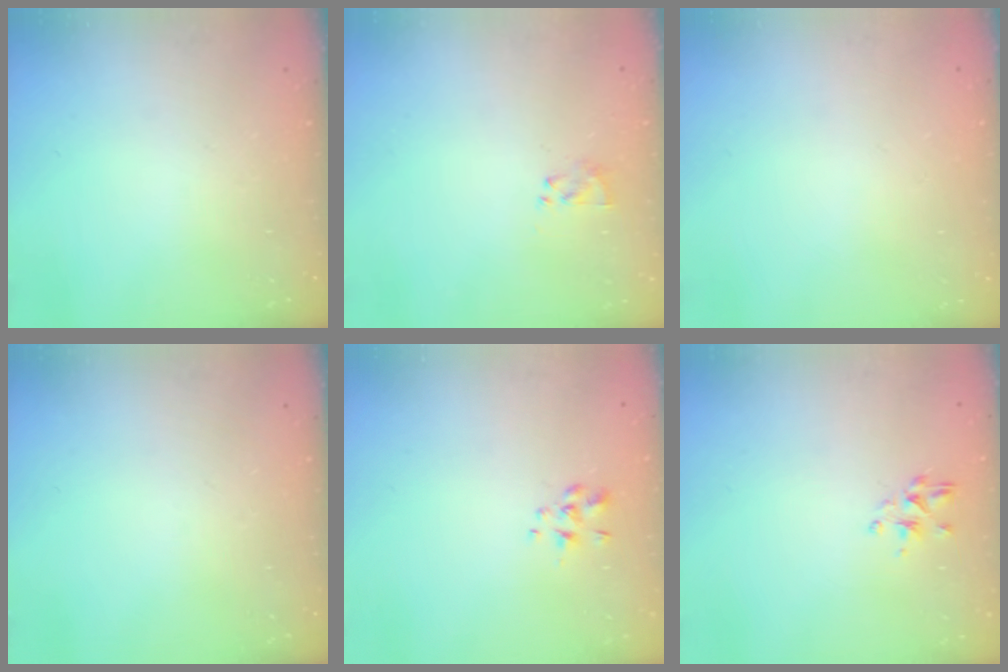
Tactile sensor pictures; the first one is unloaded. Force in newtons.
{"total": 2.3, "press": 2.1, "slide": 0.9}
{"total": 1.9, "press": 1.9, "slide": 0.2}
{"total": 0.0}
{"total": 1.6, "press": 1.4, "slide": 0.7}
{"total": 2.8, "press": 2.7, "slide": 0.8}